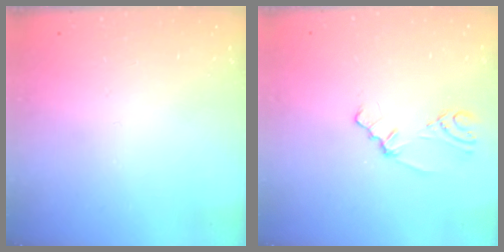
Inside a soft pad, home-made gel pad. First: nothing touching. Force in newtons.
{"total": 1.7, "press": 1.7, "slide": 0.4}